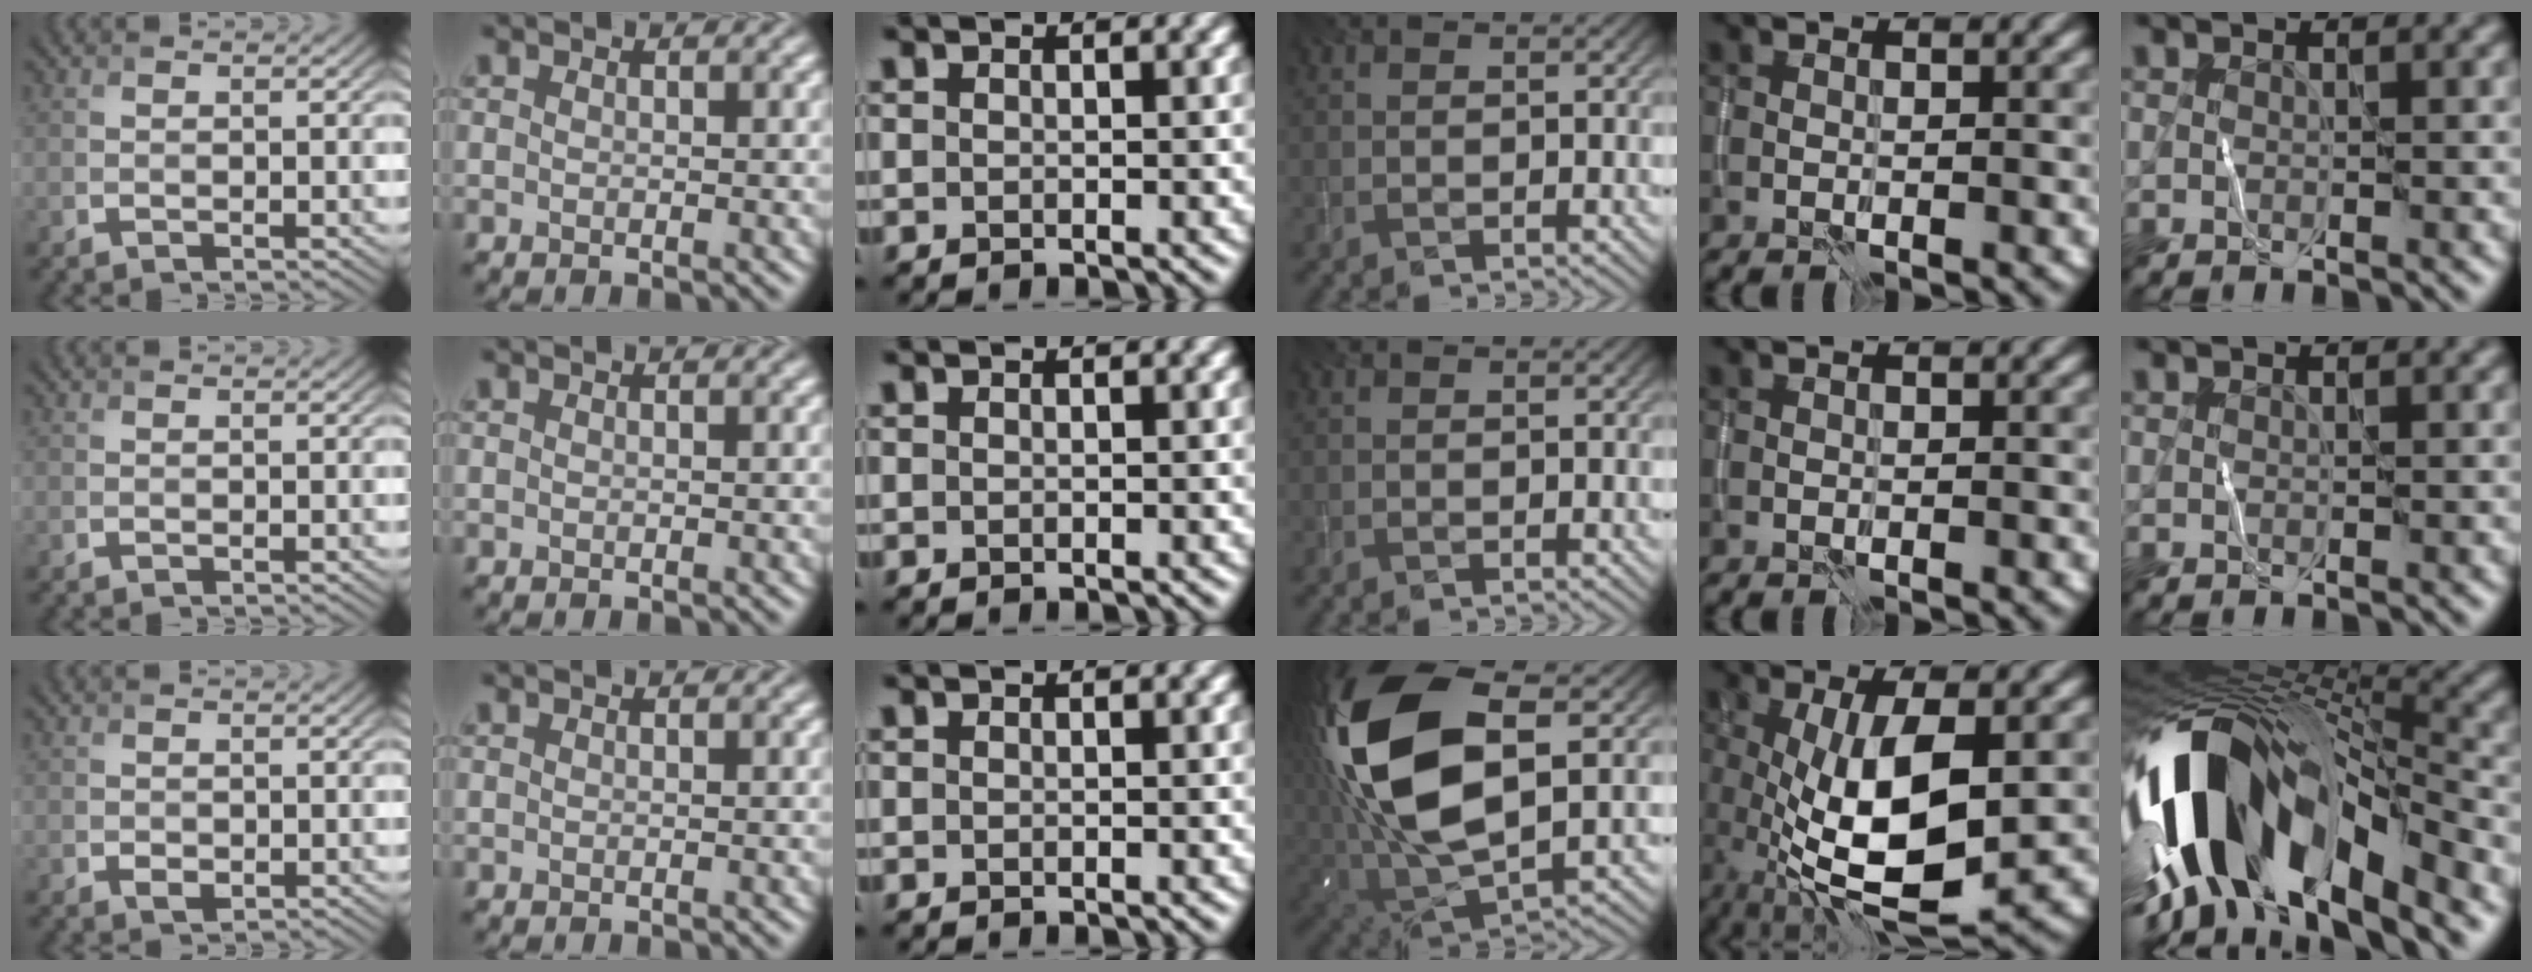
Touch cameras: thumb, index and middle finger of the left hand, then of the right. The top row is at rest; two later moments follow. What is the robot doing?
{"motion": "wipe", "object": "whiteboard"}